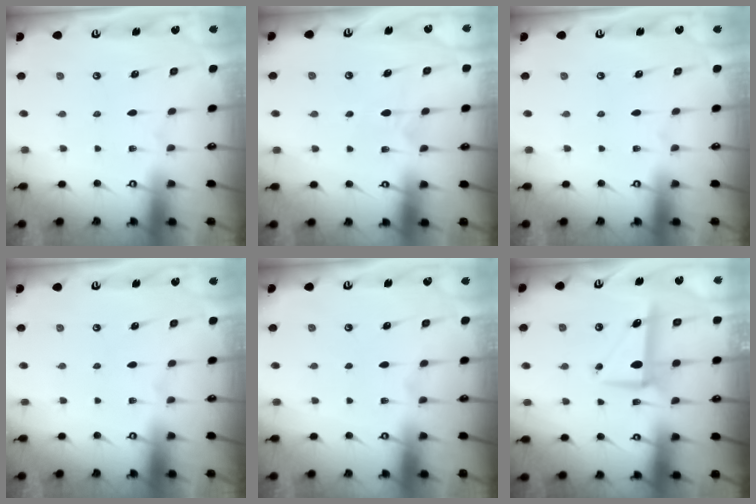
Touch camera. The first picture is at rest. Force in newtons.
{"total": 5.5, "press": 5.5, "slide": 0.5}
{"total": 0.0}
{"total": 0.0}
{"total": 0.0}
{"total": 8.4, "press": 8.4, "slide": 0.6}